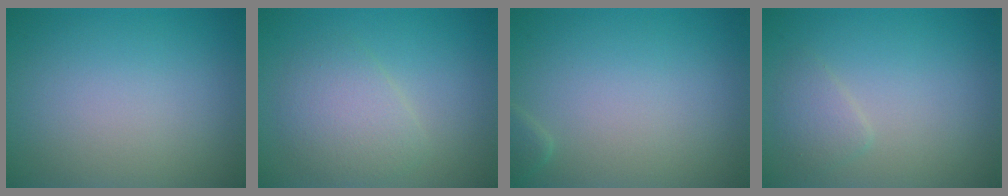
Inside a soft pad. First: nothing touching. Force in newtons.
{"total": 3.2, "press": 3.2, "slide": 0.1}
{"total": 0.8, "press": 0.8, "slide": 0.1}
{"total": 1.5, "press": 1.5, "slide": 0.1}